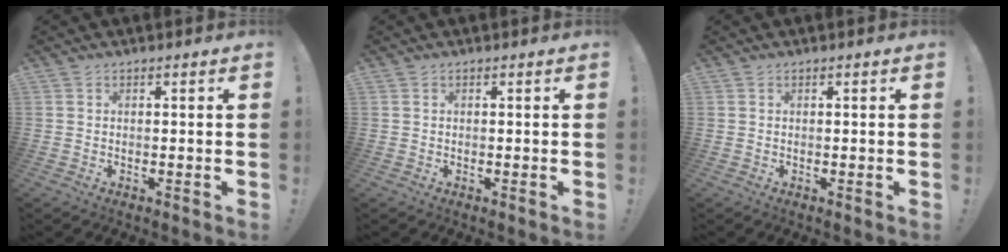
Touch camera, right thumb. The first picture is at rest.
{"total": 0.0}
{"total": 0.0}